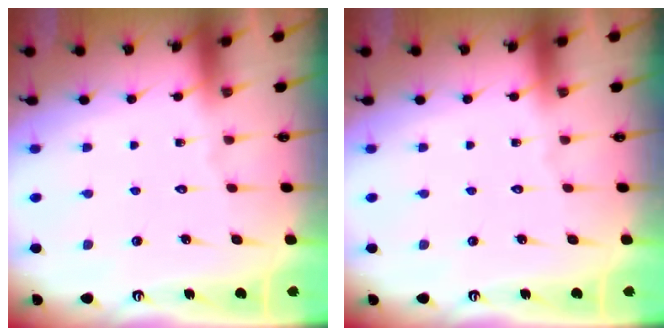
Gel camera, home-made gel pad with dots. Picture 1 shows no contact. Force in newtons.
{"total": 0.0}